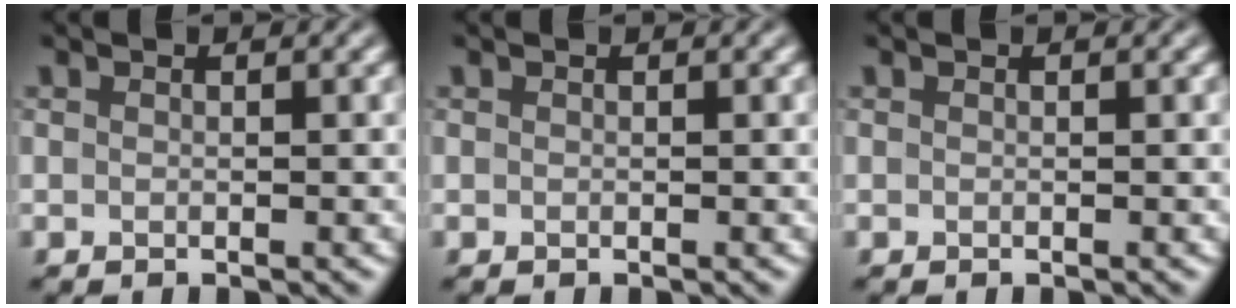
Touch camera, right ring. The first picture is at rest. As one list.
[{"total": 0.0}, {"total": 0.0}]